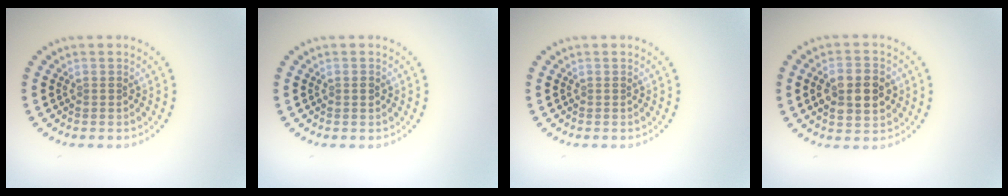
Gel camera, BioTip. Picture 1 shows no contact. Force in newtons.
{"total": 0.7, "press": 0.7, "slide": 0.1}
{"total": 0.0}
{"total": 4.8, "press": 4.8, "slide": 0.1}